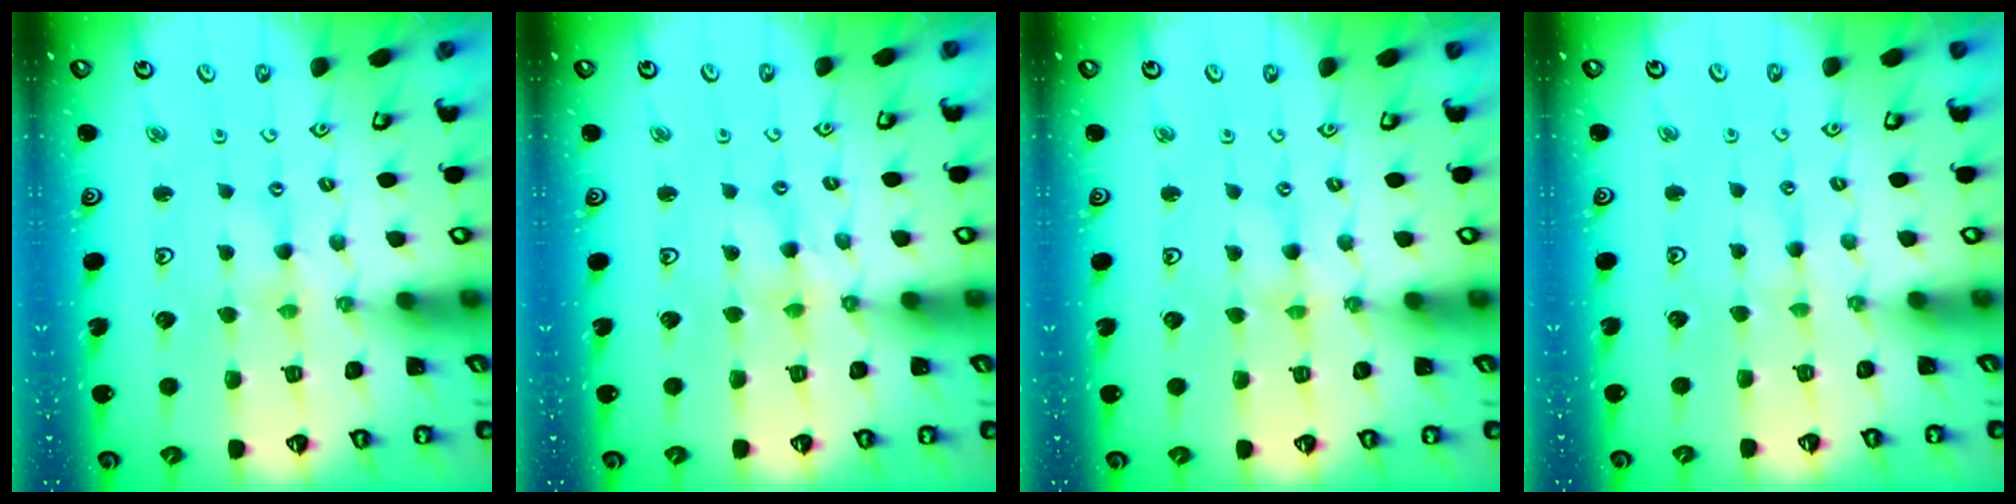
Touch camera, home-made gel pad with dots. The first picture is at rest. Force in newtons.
{"total": 2.0, "press": 2.0, "slide": 0.2}
{"total": 0.0}
{"total": 1.0, "press": 1.0, "slide": 0.2}